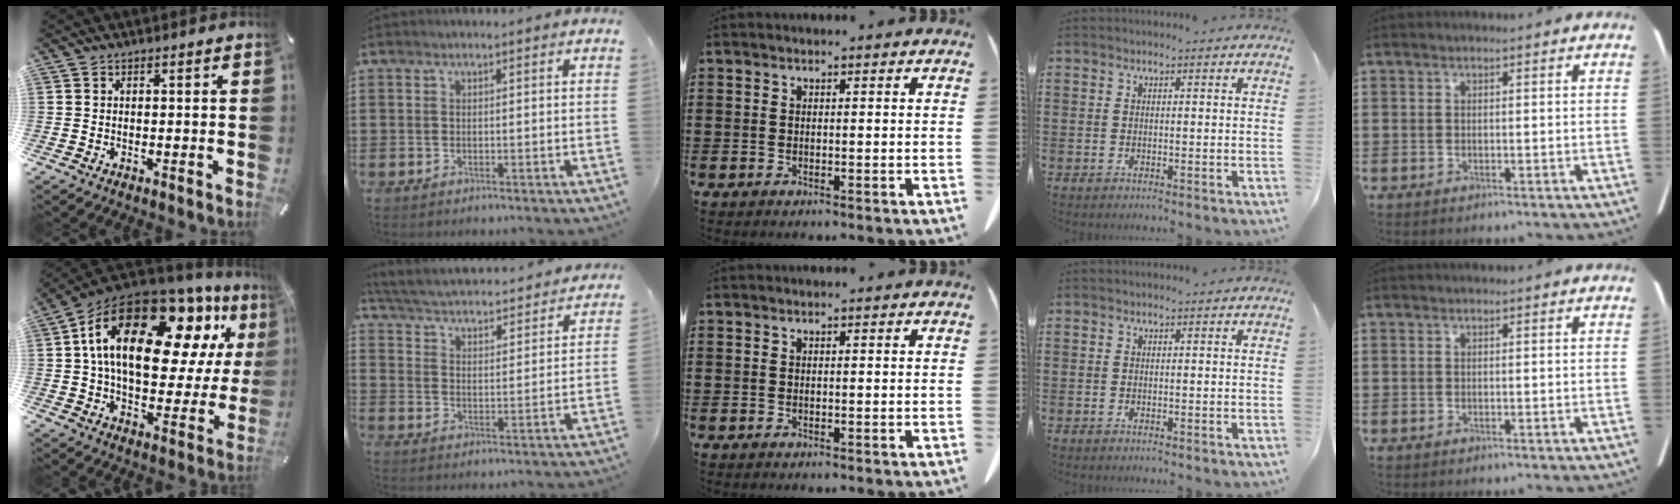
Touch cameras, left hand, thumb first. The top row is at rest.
{"thumb": {"total": 25.3, "force": [10.7, 13.3, 18.7], "torque": [-0.329, -0.055, 0.178]}, "index": {"total": 3.3, "force": [3.3, -0.3, 0.6], "torque": [-0.032, -0.031, 0.047]}}